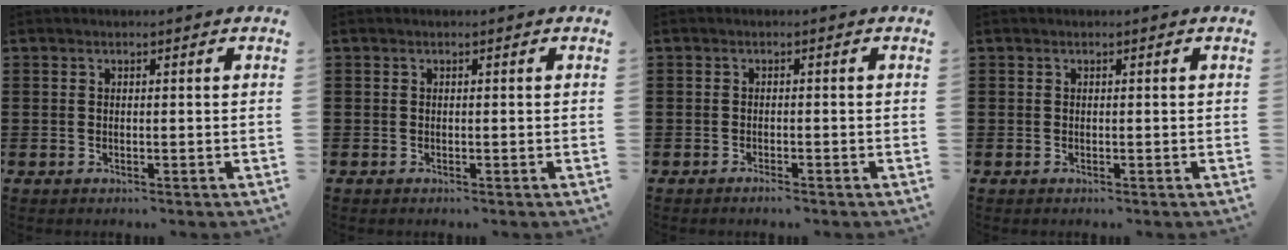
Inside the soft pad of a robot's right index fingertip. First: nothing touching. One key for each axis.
{"total": 0.0}
{"total": 1.0, "fx": -0.9, "fy": 0.1, "fz": 0.4, "tx": -0.010, "ty": -0.002, "tz": -0.017}
{"total": 0.0}